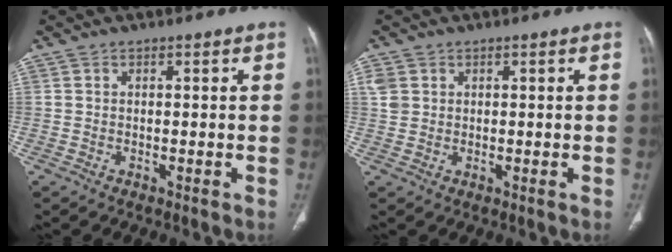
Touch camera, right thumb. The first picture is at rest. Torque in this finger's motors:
{"motor_torque": [-0.08, 1.35, 0.07, -0.37, -0.01]}